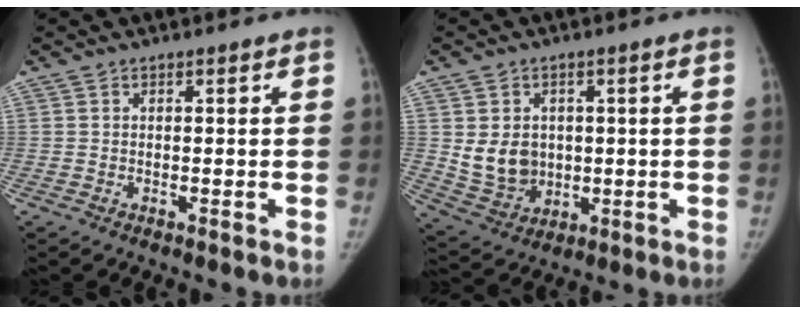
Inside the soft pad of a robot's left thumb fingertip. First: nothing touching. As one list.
[{"total": 9.0, "force": [0.8, 7.4, 5.0], "torque": [-0.059, -0.013, 0.035]}]